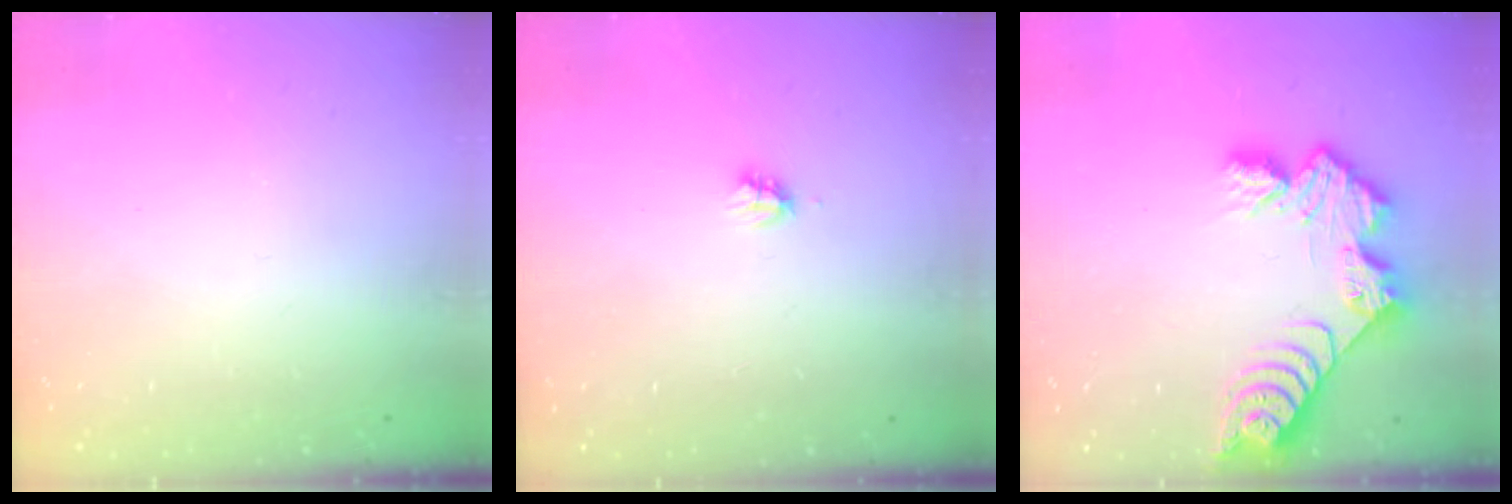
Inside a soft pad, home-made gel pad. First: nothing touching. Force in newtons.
{"total": 2.7, "press": 2.7, "slide": 0.2}
{"total": 10.9, "press": 10.9, "slide": 0.8}